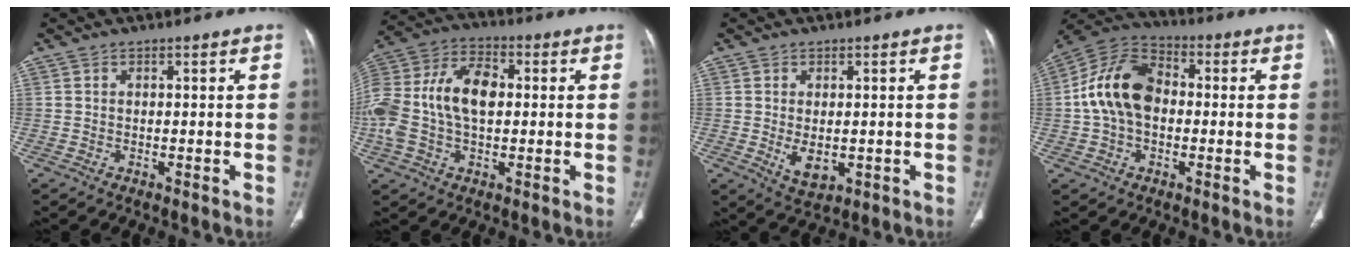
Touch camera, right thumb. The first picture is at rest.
{"total": 17.7, "force": [0.5, 10.9, 13.9], "torque": [-0.304, 0.033, 0.006]}
{"total": 4.8, "force": [-0.6, 2.7, 3.8], "torque": [-0.061, -0.011, 0.001]}
{"total": 13.8, "force": [0.0, 9.4, 10.0], "torque": [-0.181, 0.035, -0.012]}